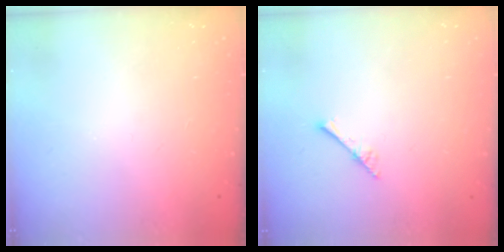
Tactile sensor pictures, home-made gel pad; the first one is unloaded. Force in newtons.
{"total": 2.3, "press": 2.3, "slide": 0.2}